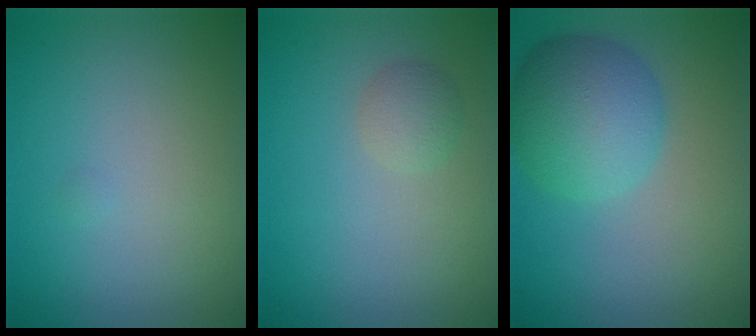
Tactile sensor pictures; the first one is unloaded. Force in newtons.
{"total": 1.6, "press": 1.6, "slide": 0.1}
{"total": 6.7, "press": 6.7, "slide": 0.2}